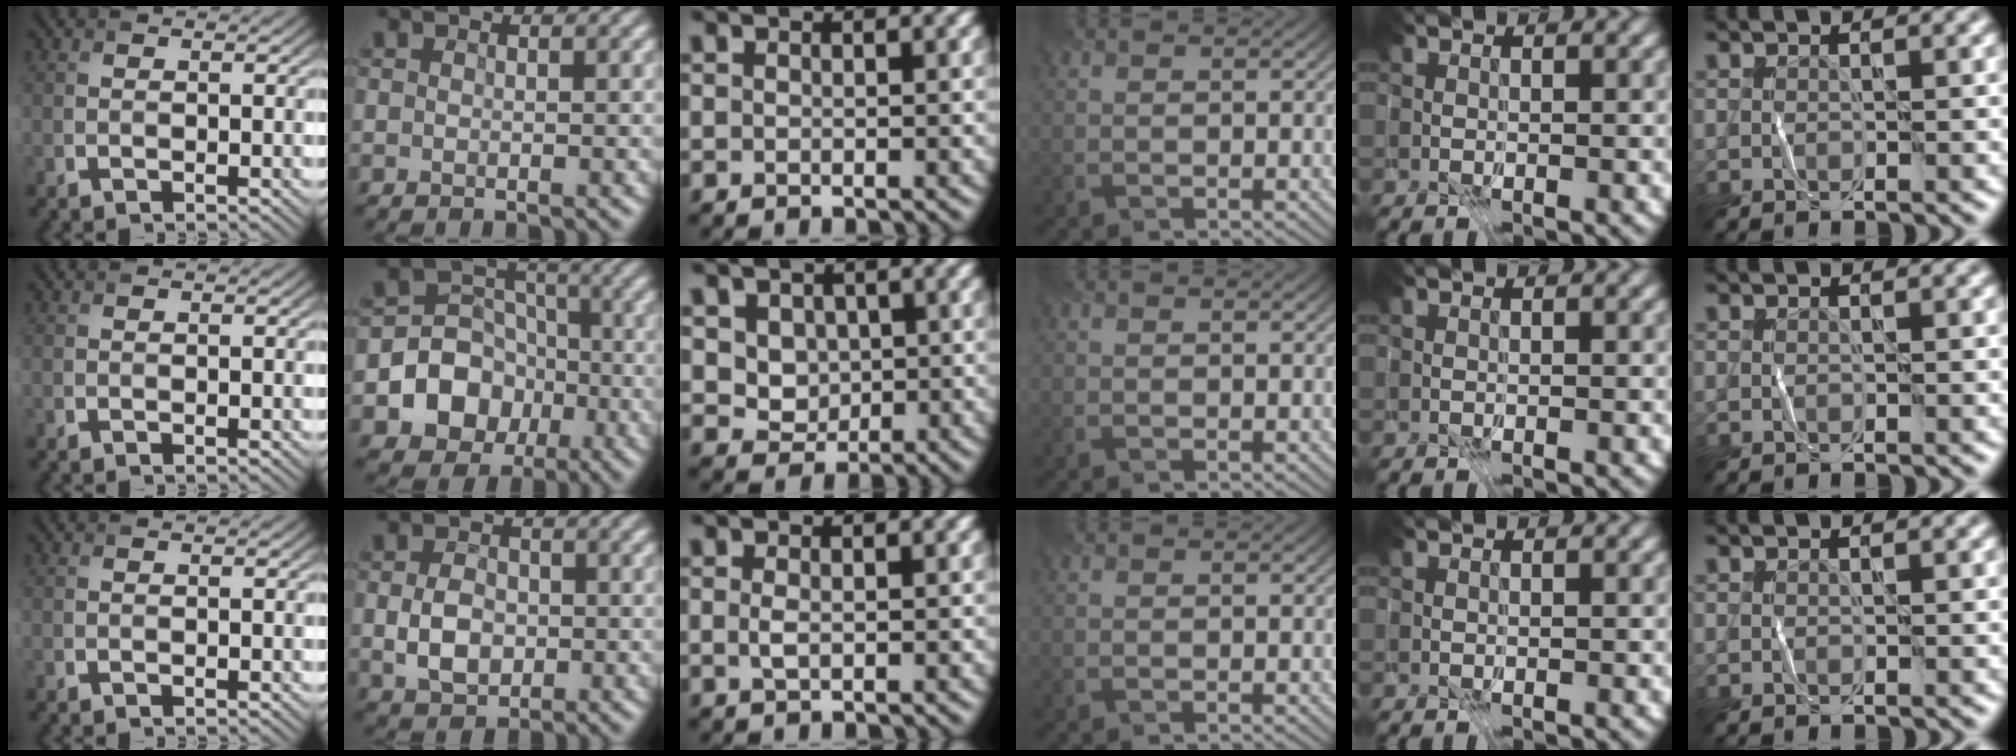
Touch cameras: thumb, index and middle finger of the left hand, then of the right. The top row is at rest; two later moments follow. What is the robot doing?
{"motion": "fold", "object": "file"}